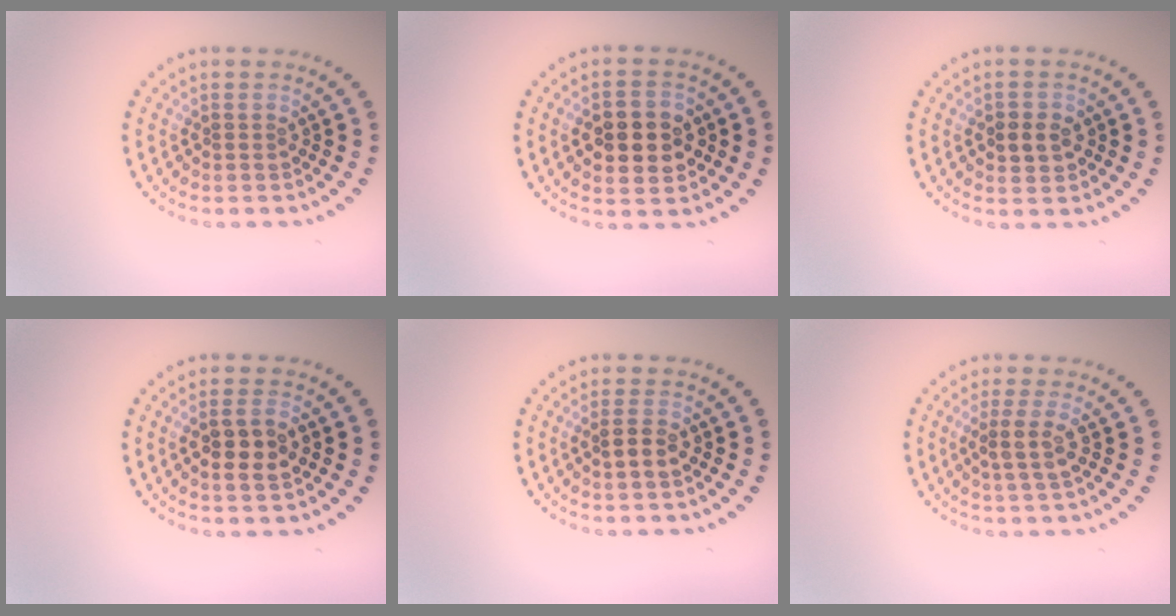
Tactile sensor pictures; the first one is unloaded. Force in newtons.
{"total": 5.2, "press": 5.2, "slide": 0.2}
{"total": 2.4, "press": 2.4, "slide": 0.4}
{"total": 2.9, "press": 2.8, "slide": 0.5}
{"total": 1.9, "press": 1.8, "slide": 0.5}
{"total": 2.2, "press": 1.9, "slide": 1.1}